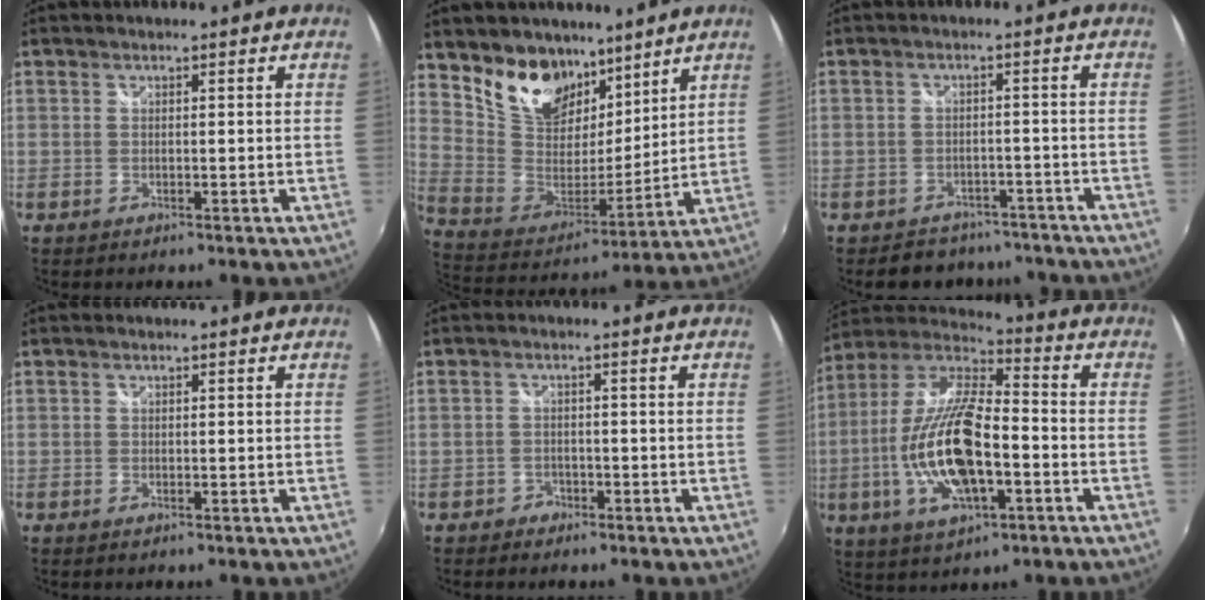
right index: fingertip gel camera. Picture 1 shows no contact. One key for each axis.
{"total": 16.7, "fx": 11.1, "fy": 10.4, "fz": 6.8, "tx": -0.159, "ty": 0.010, "tz": 0.216}
{"total": 8.8, "fx": -7.2, "fy": 4.8, "fz": 1.4, "tx": -0.035, "ty": 0.024, "tz": -0.089}
{"total": 0.0}
{"total": 1.9, "fx": -1.5, "fy": 1.0, "fz": 0.0, "tx": -0.003, "ty": 0.006, "tz": -0.028}
{"total": 18.7, "fx": -4.5, "fy": 7.1, "fz": 16.7, "tx": -0.338, "ty": -0.008, "tz": -0.084}